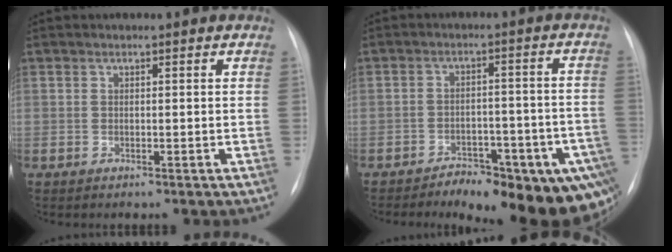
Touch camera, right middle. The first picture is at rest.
{"total": 18.0, "force": [-13.3, 6.3, 10.4], "torque": [-0.065, 0.026, -0.163]}